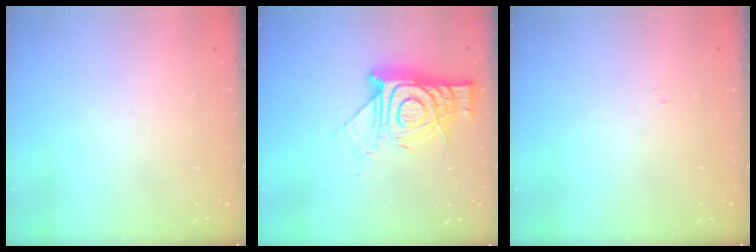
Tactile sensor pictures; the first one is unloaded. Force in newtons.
{"total": 15.7, "press": 15.6, "slide": 1.3}
{"total": 3.5, "press": 3.5, "slide": 0.3}